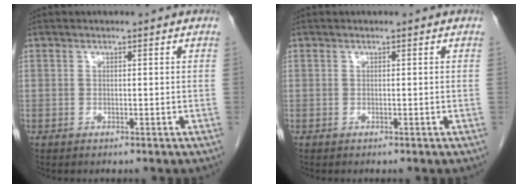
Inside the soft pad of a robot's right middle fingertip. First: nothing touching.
{"total": 0.0}